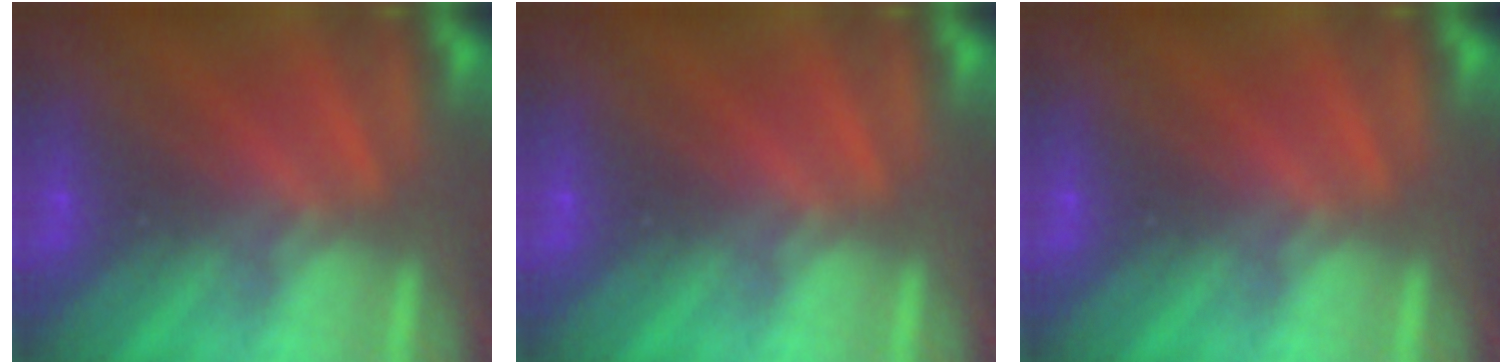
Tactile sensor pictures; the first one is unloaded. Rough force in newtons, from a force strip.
{"total": 0.0}
{"total": 0.0}